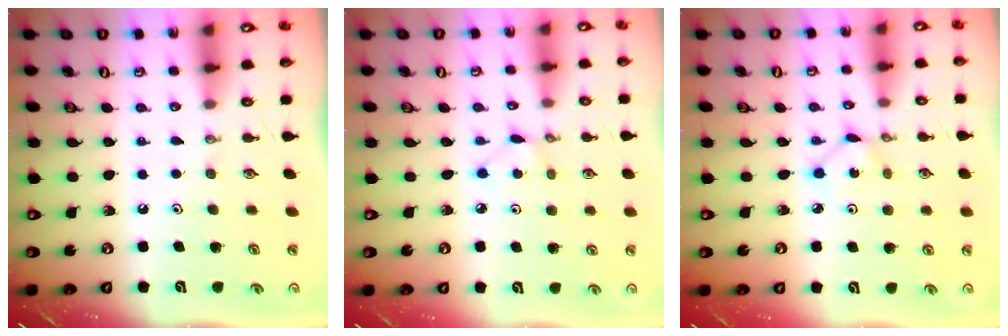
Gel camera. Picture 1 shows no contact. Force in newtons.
{"total": 2.1, "press": 2.1, "slide": 0.3}
{"total": 1.9, "press": 1.9, "slide": 0.2}